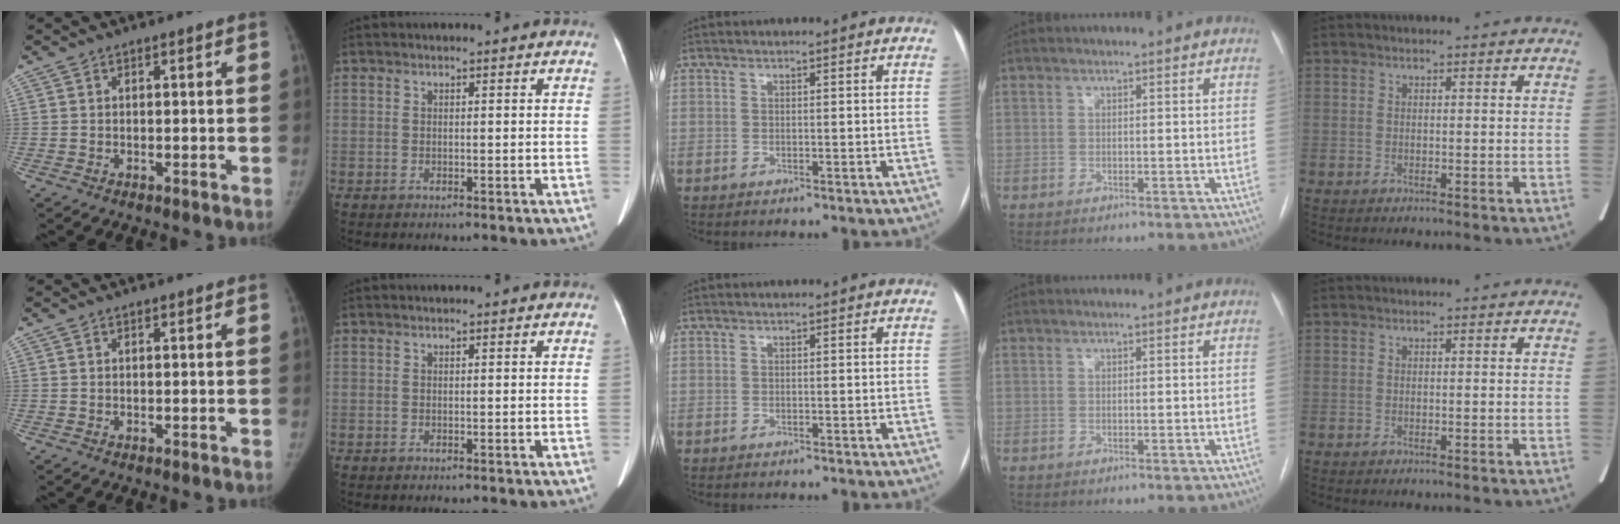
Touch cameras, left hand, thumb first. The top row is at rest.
{}